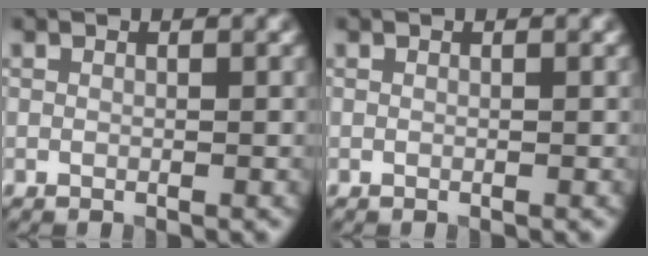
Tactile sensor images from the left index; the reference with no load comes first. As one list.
[{"total": 0.0}]